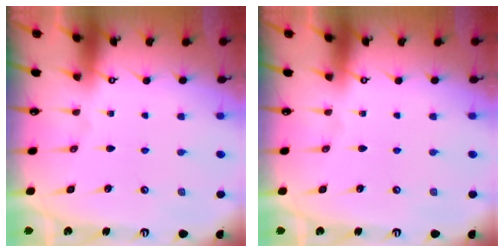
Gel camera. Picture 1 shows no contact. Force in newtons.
{"total": 0.0}